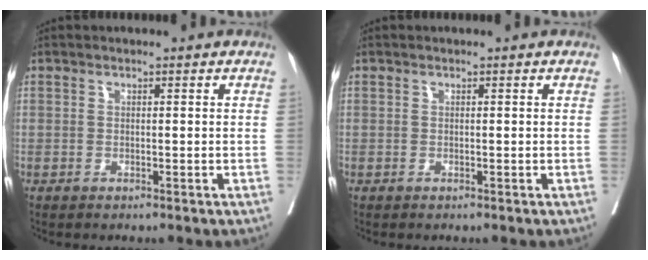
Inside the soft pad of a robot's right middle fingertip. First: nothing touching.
{"total": 0.0}